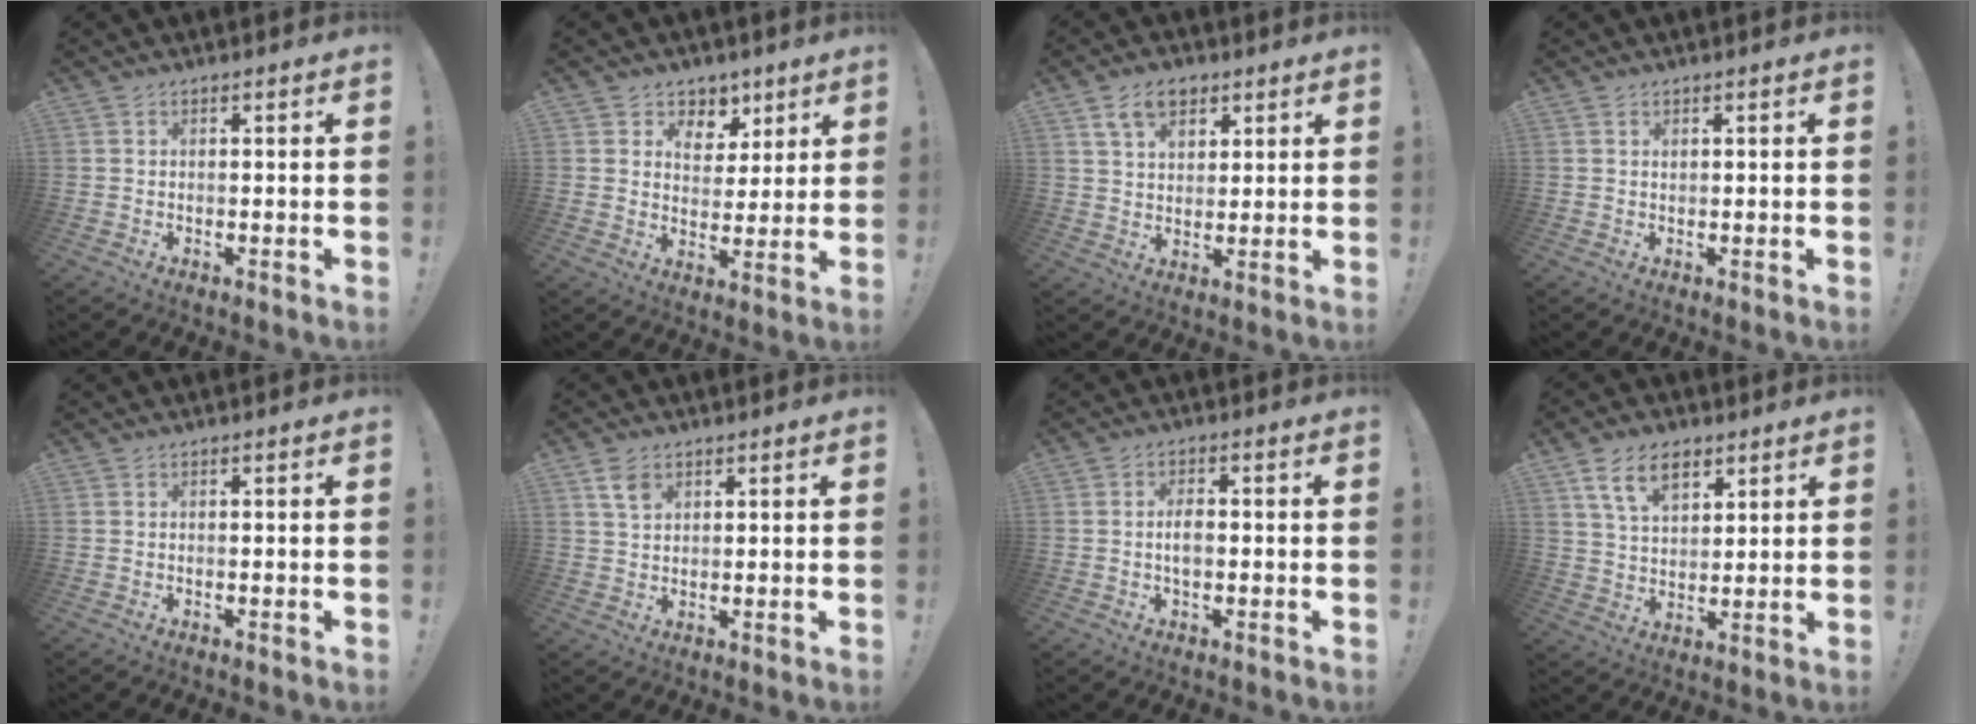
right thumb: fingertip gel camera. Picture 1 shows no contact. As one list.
[{"total": 7.3, "force": [3.8, 6.2, 1.0], "torque": [-0.010, -0.034, 0.076]}, {"total": 8.7, "force": [4.7, 5.8, 4.5], "torque": [-0.078, -0.007, 0.090]}, {"total": 0.6, "force": [0.3, 0.4, 0.3], "torque": [-0.002, -0.001, 0.006]}, {"total": 0.0}, {"total": 4.7, "force": [2.6, 2.9, 2.7], "torque": [-0.040, -0.009, 0.048]}, {"total": 3.5, "force": [-0.4, 1.8, 3.0], "torque": [-0.049, -0.001, -0.014]}, {"total": 11.2, "force": [6.2, 6.6, 6.5], "torque": [-0.110, -0.012, 0.119]}]